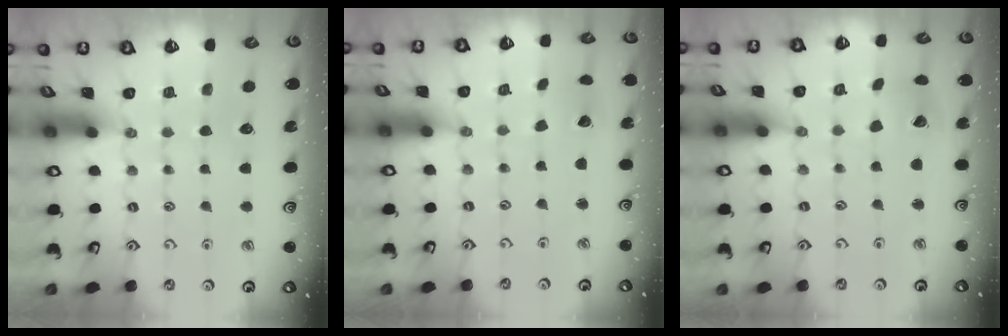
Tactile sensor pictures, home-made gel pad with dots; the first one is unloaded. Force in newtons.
{"total": 2.4, "press": 2.4, "slide": 0.3}
{"total": 5.5, "press": 5.4, "slide": 0.8}